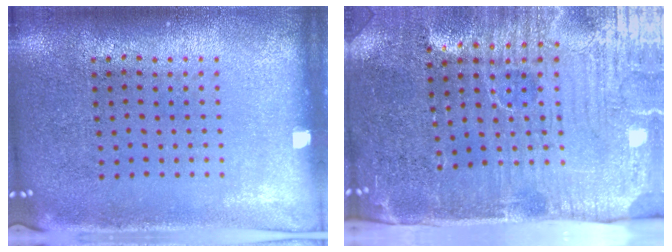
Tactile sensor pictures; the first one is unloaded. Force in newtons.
{"total": 5.2, "press": 4.4, "slide": 2.8}